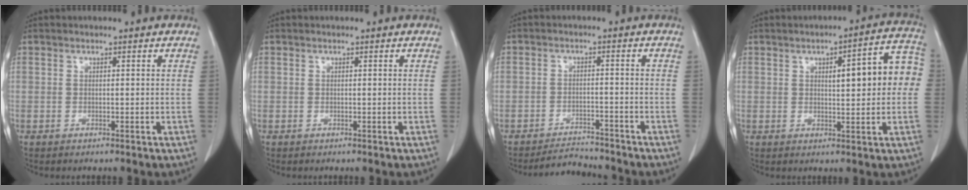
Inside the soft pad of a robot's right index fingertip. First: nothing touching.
{"total": 0.0}
{"total": 4.2, "force": [-4.1, 0.9, -0.2], "torque": [0.004, -0.003, -0.066]}
{"total": 10.3, "force": [1.3, 2.4, 9.9], "torque": [-0.124, 0.034, 0.015]}